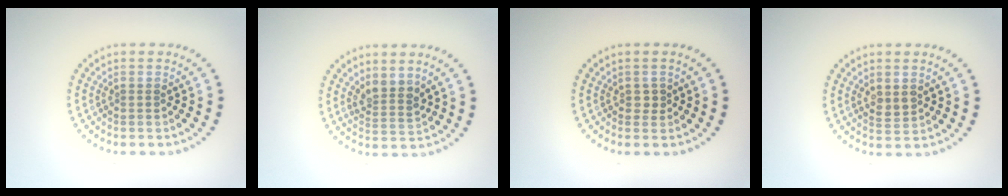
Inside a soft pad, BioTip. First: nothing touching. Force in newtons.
{"total": 2.4, "press": 1.9, "slide": 1.5}
{"total": 0.7, "press": 0.7, "slide": 0.3}
{"total": 1.6, "press": 1.6, "slide": 0.1}